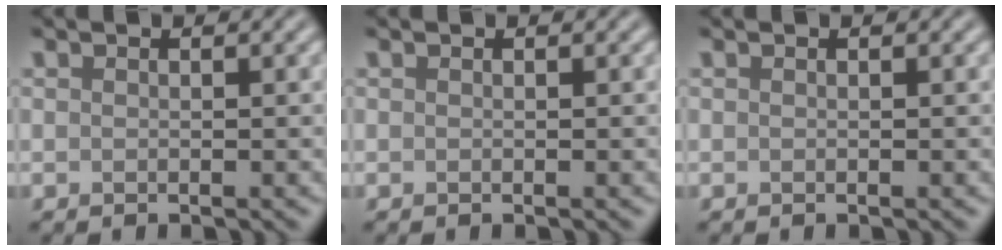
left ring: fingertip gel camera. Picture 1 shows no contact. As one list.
[{"total": 0.0}, {"total": 0.0}]